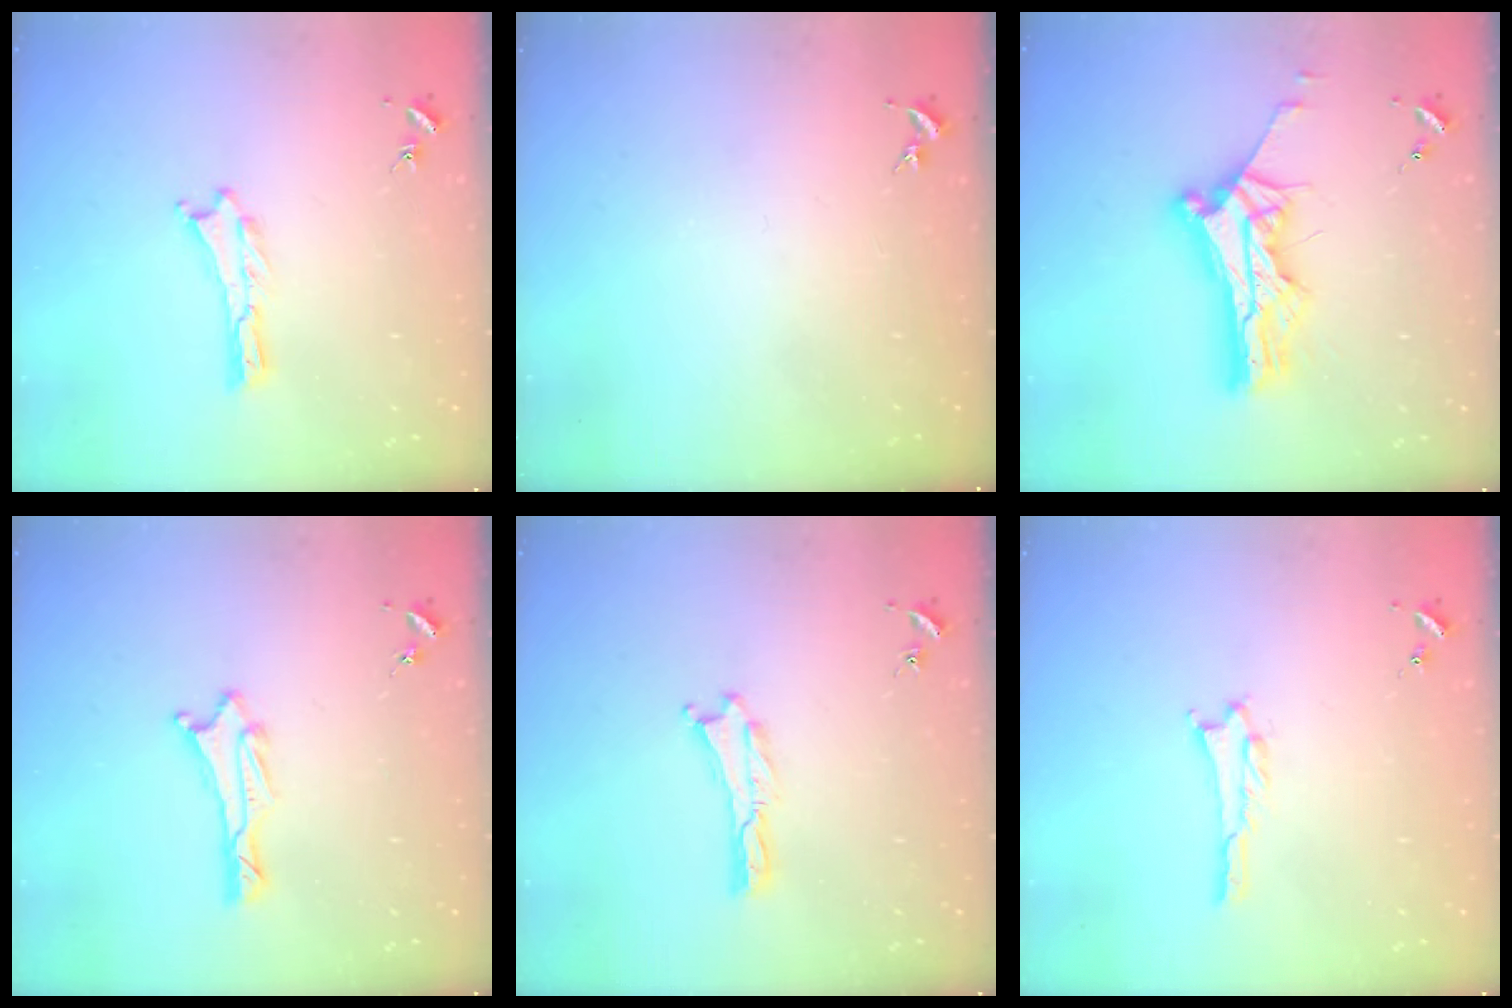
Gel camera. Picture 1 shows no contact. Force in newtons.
{"total": 0.0}
{"total": 11.0, "press": 11.0, "slide": 0.8}
{"total": 1.5, "press": 1.5, "slide": 0.2}
{"total": 0.0}
{"total": 0.6, "press": 0.6, "slide": 0.1}